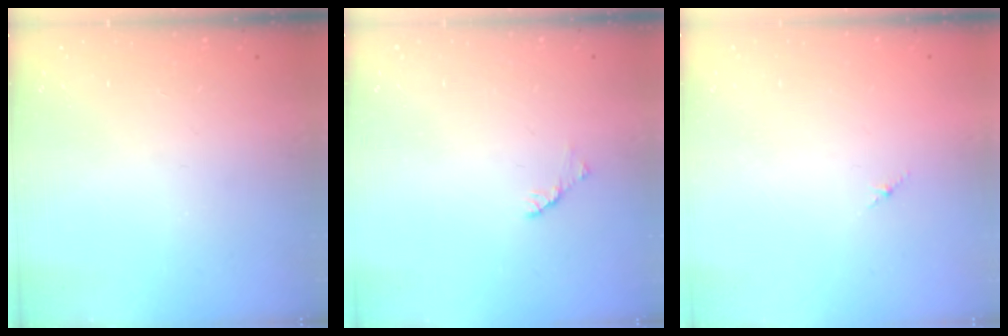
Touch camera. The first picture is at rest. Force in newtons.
{"total": 1.7, "press": 1.6, "slide": 0.4}
{"total": 1.8, "press": 1.7, "slide": 0.6}